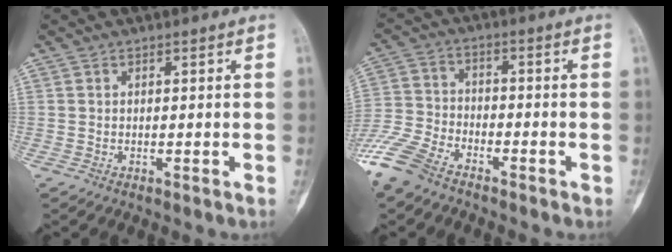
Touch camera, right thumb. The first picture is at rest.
{"total": 11.7, "force": [-8.6, 5.4, 5.8], "torque": [-0.126, 0.014, -0.176]}